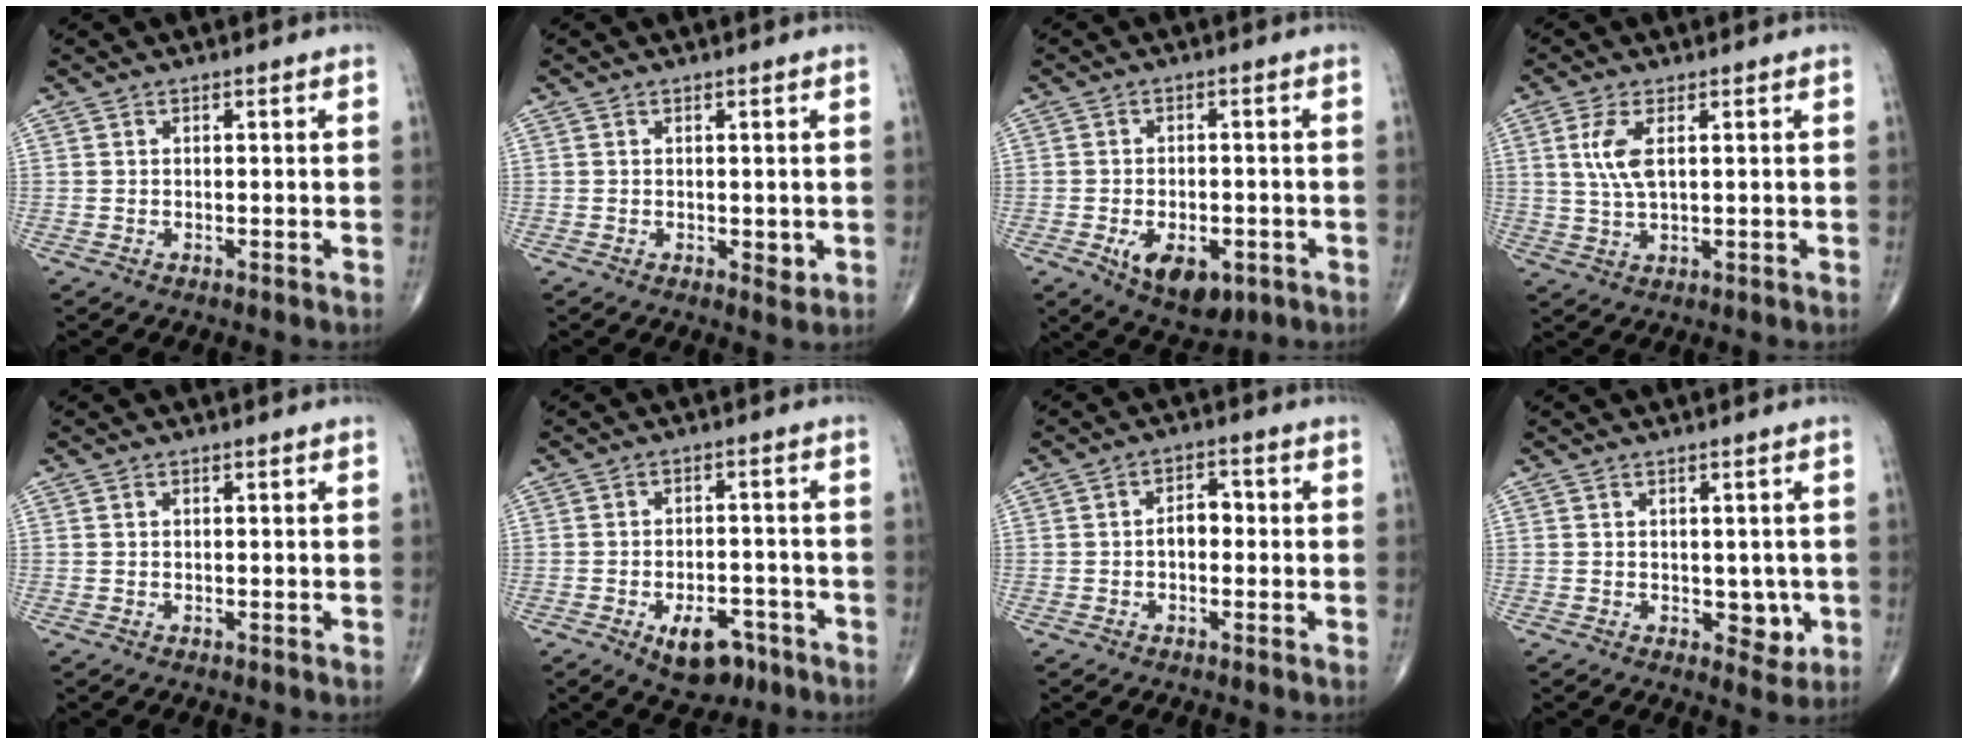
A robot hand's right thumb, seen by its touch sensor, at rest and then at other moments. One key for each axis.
{"total": 1.8, "fx": -0.1, "fy": 0.9, "fz": 1.6, "tx": -0.013, "ty": -0.005, "tz": 0.000}
{"total": 9.5, "fx": -3.7, "fy": 5.3, "fz": 7.0, "tx": -0.094, "ty": 0.005, "tz": -0.045}
{"total": 5.7, "fx": 1.6, "fy": 2.3, "fz": 5.0, "tx": -0.114, "ty": -0.004, "tz": 0.037}
{"total": 0.0}
{"total": 8.0, "fx": -4.4, "fy": 4.3, "fz": 5.2, "tx": -0.061, "ty": 0.022, "tz": -0.061}
{"total": 3.8, "fx": -0.4, "fy": 2.4, "fz": 2.8, "tx": -0.031, "ty": 0.017, "tz": -0.014}
{"total": 4.1, "fx": -0.6, "fy": 2.7, "fz": 3.1, "tx": -0.010, "ty": -0.003, "tz": -0.001}